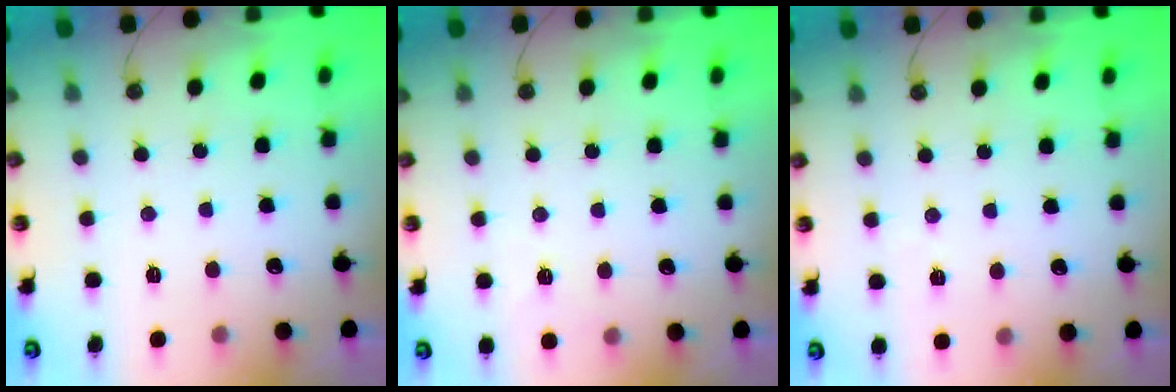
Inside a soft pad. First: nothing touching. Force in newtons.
{"total": 3.0, "press": 2.4, "slide": 1.8}
{"total": 2.0, "press": 1.9, "slide": 0.8}